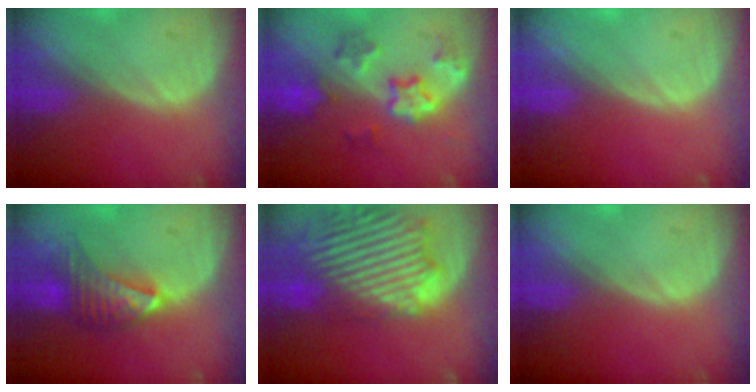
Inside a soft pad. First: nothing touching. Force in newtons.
{"total": 6.4, "press": 6.1, "slide": 1.7}
{"total": 0.0}
{"total": 7.0, "press": 6.7, "slide": 1.9}
{"total": 14.4, "press": 12.4, "slide": 7.4}
{"total": 0.0}